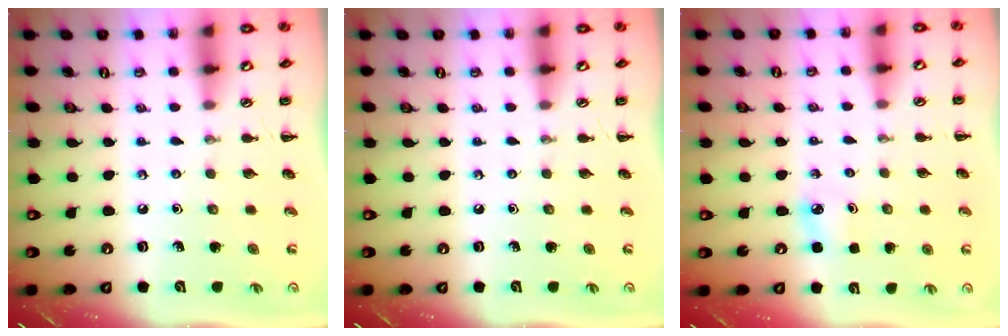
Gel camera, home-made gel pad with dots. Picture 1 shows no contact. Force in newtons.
{"total": 0.0}
{"total": 4.4, "press": 4.3, "slide": 1.2}